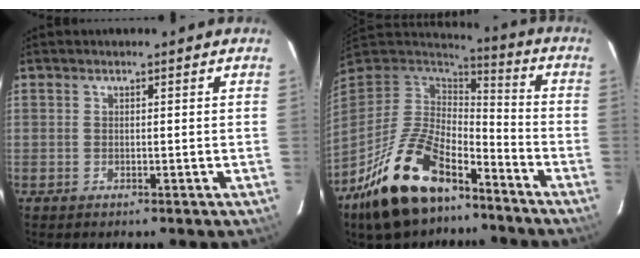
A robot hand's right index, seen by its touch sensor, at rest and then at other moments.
{"total": 21.6, "force": [-14.0, 9.9, 13.2], "torque": [-0.275, -0.016, -0.242]}